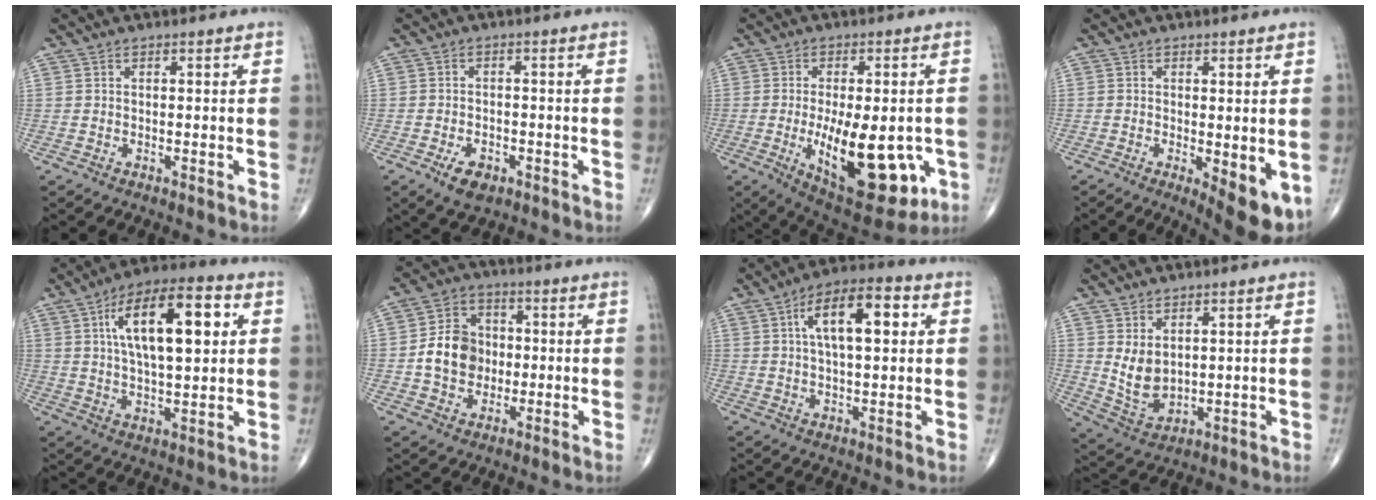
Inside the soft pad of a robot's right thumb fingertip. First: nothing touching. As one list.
[{"total": 4.7, "force": [-2.4, 2.7, 3.0], "torque": [-0.048, 0.004, -0.037]}, {"total": 19.6, "force": [-4.8, 8.8, 16.8], "torque": [-0.225, -0.014, -0.046]}, {"total": 7.9, "force": [-2.0, 2.6, 7.2], "torque": [-0.092, -0.020, -0.024]}, {"total": 17.5, "force": [4.9, 7.0, 15.3], "torque": [-0.240, 0.006, 0.076]}, {"total": 9.9, "force": [-0.7, 8.2, 5.5], "torque": [-0.072, 0.019, -0.019]}, {"total": 12.6, "force": [3.3, 5.2, 11.0], "torque": [-0.169, 0.016, 0.048]}, {"total": 6.6, "force": [1.8, 4.1, 4.8], "torque": [-0.077, -0.020, 0.054]}]